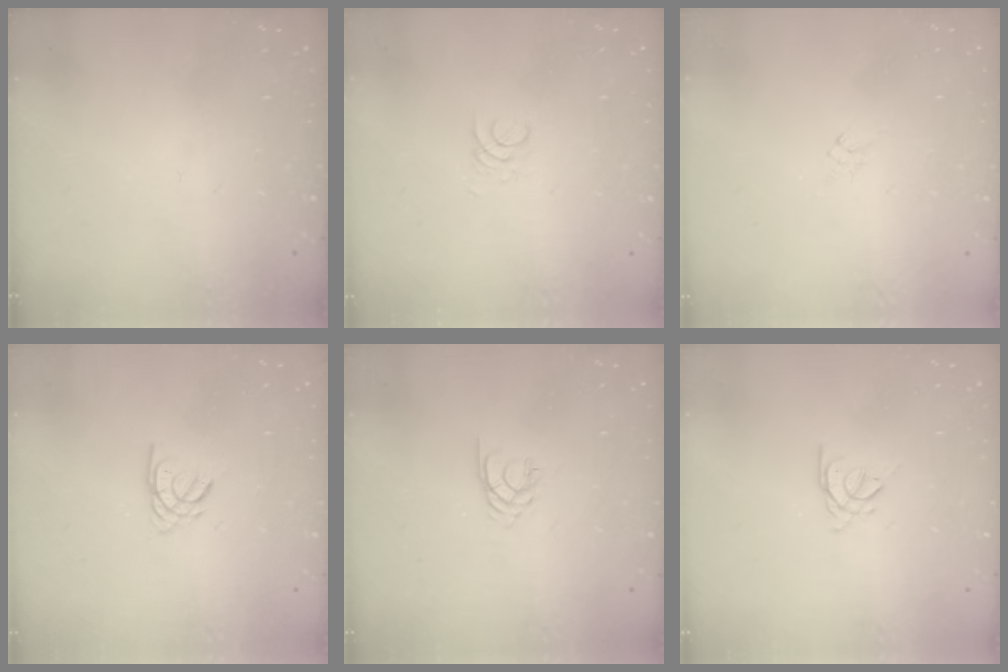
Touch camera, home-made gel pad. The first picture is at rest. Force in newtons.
{"total": 1.0, "press": 1.0, "slide": 0.1}
{"total": 3.1, "press": 3.0, "slide": 0.7}
{"total": 1.8, "press": 1.8, "slide": 0.3}
{"total": 1.9, "press": 1.9, "slide": 0.2}
{"total": 1.9, "press": 1.9, "slide": 0.4}